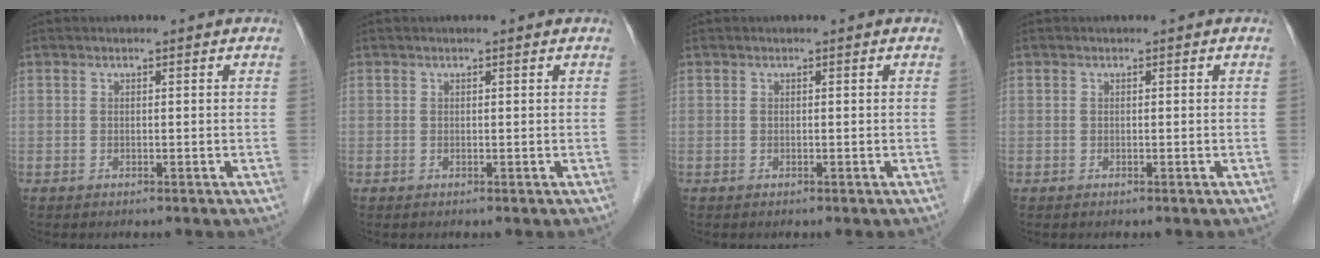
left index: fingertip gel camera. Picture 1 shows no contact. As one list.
[{"total": 0.5, "force": [0.4, -0.1, 0.3], "torque": [-0.011, 0.003, 0.010]}, {"total": 0.0}, {"total": 0.0}]